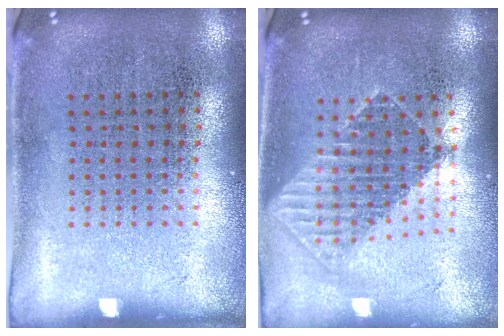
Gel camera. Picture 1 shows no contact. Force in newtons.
{"total": 1.7, "press": 1.4, "slide": 1.1}